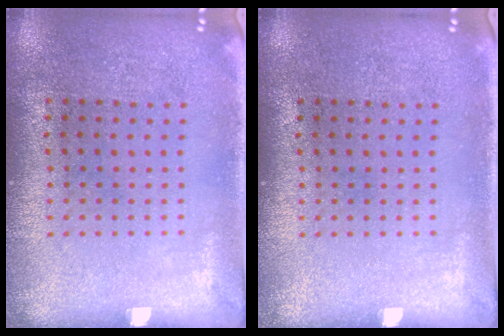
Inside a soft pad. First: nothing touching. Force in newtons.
{"total": 0.0}